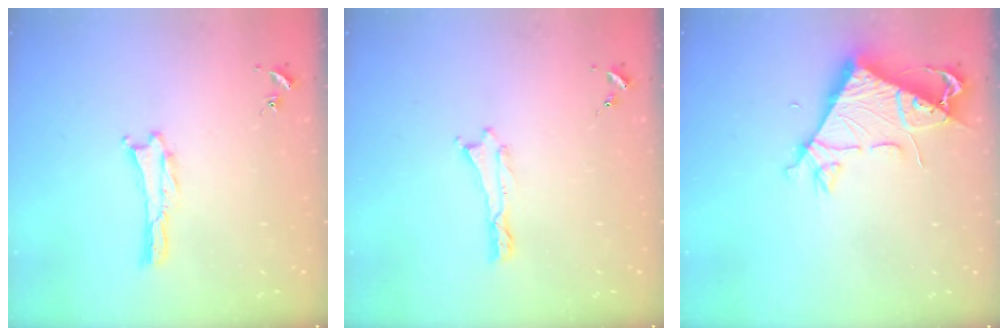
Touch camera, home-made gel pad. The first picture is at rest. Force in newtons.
{"total": 0.0}
{"total": 7.4, "press": 7.4, "slide": 0.7}